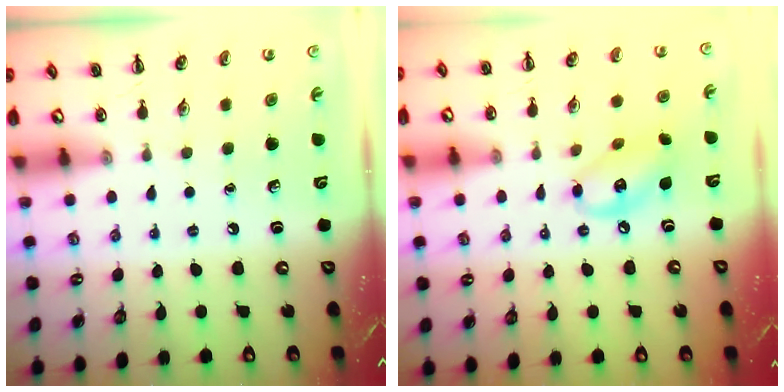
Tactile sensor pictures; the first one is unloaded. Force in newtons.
{"total": 10.7, "press": 10.5, "slide": 2.1}